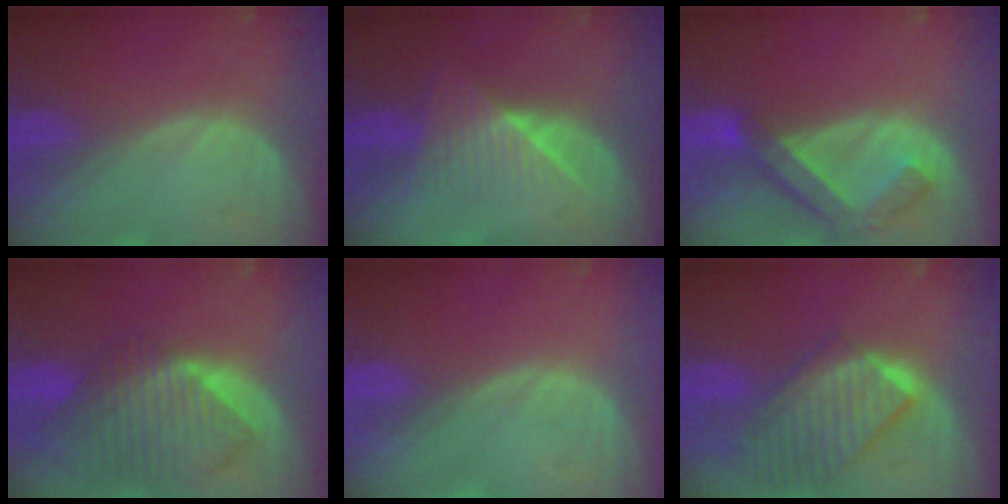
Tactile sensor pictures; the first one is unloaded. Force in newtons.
{"total": 6.3, "press": 5.6, "slide": 2.9}
{"total": 7.0, "press": 6.1, "slide": 3.4}
{"total": 10.2, "press": 8.8, "slide": 5.1}
{"total": 0.0}
{"total": 9.9, "press": 8.6, "slide": 4.8}